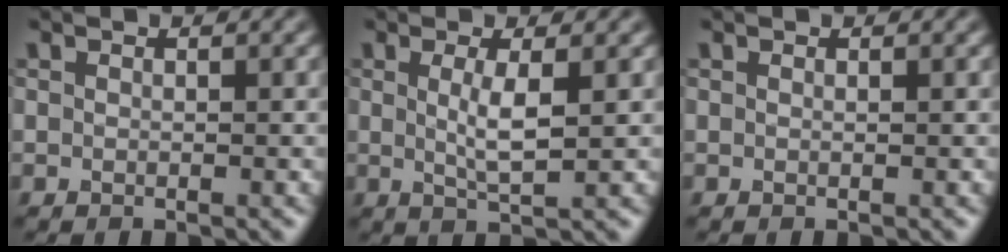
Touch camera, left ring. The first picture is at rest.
{"total": 2.7, "force": [0.5, 0.5, 2.6], "torque": [-0.053, -0.005, 0.010]}
{"total": 0.0}